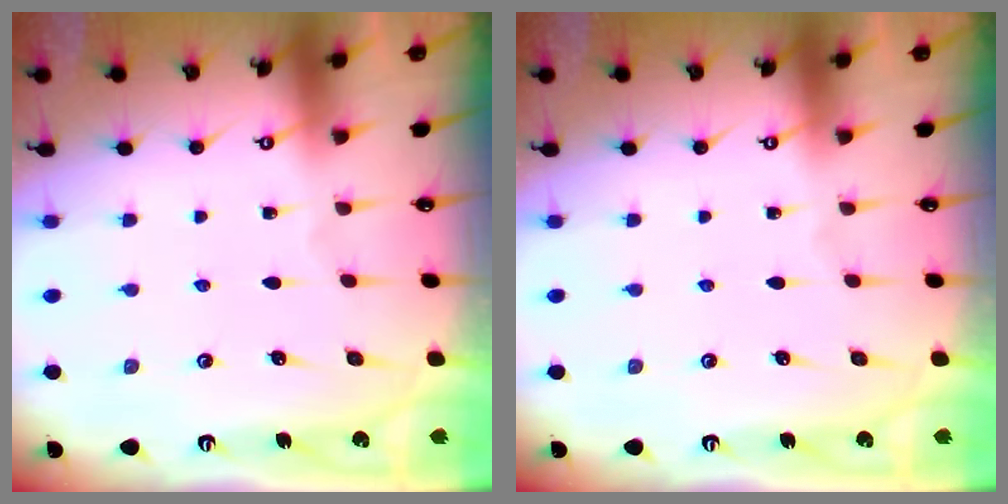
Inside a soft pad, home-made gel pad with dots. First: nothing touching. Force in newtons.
{"total": 0.0}